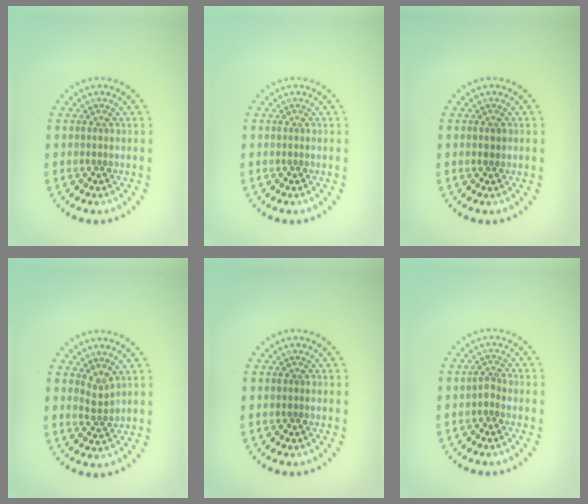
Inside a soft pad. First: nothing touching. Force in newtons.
{"total": 0.0}
{"total": 0.7, "press": 0.6, "slide": 0.2}
{"total": 1.6, "press": 1.0, "slide": 1.2}
{"total": 0.0}
{"total": 0.9, "press": 0.7, "slide": 0.7}